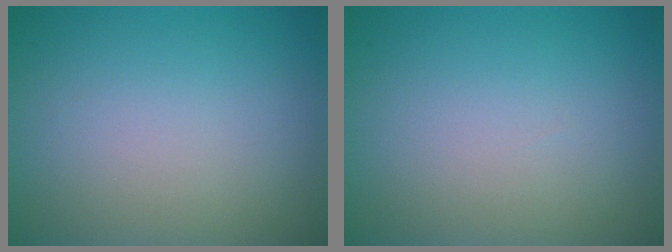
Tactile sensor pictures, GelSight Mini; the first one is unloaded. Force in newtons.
{"total": 0.0}